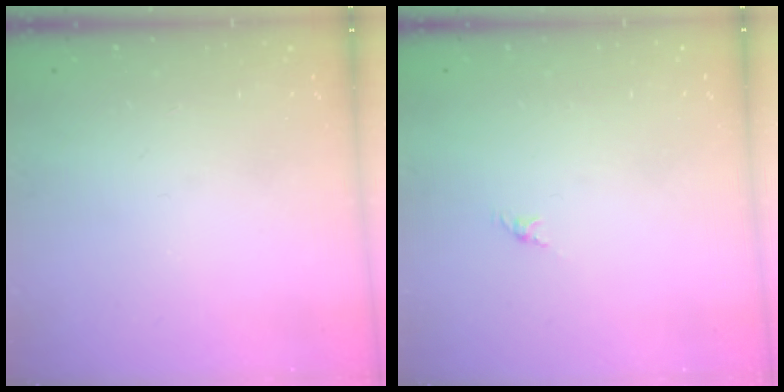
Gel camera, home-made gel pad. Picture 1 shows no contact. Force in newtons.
{"total": 0.0}